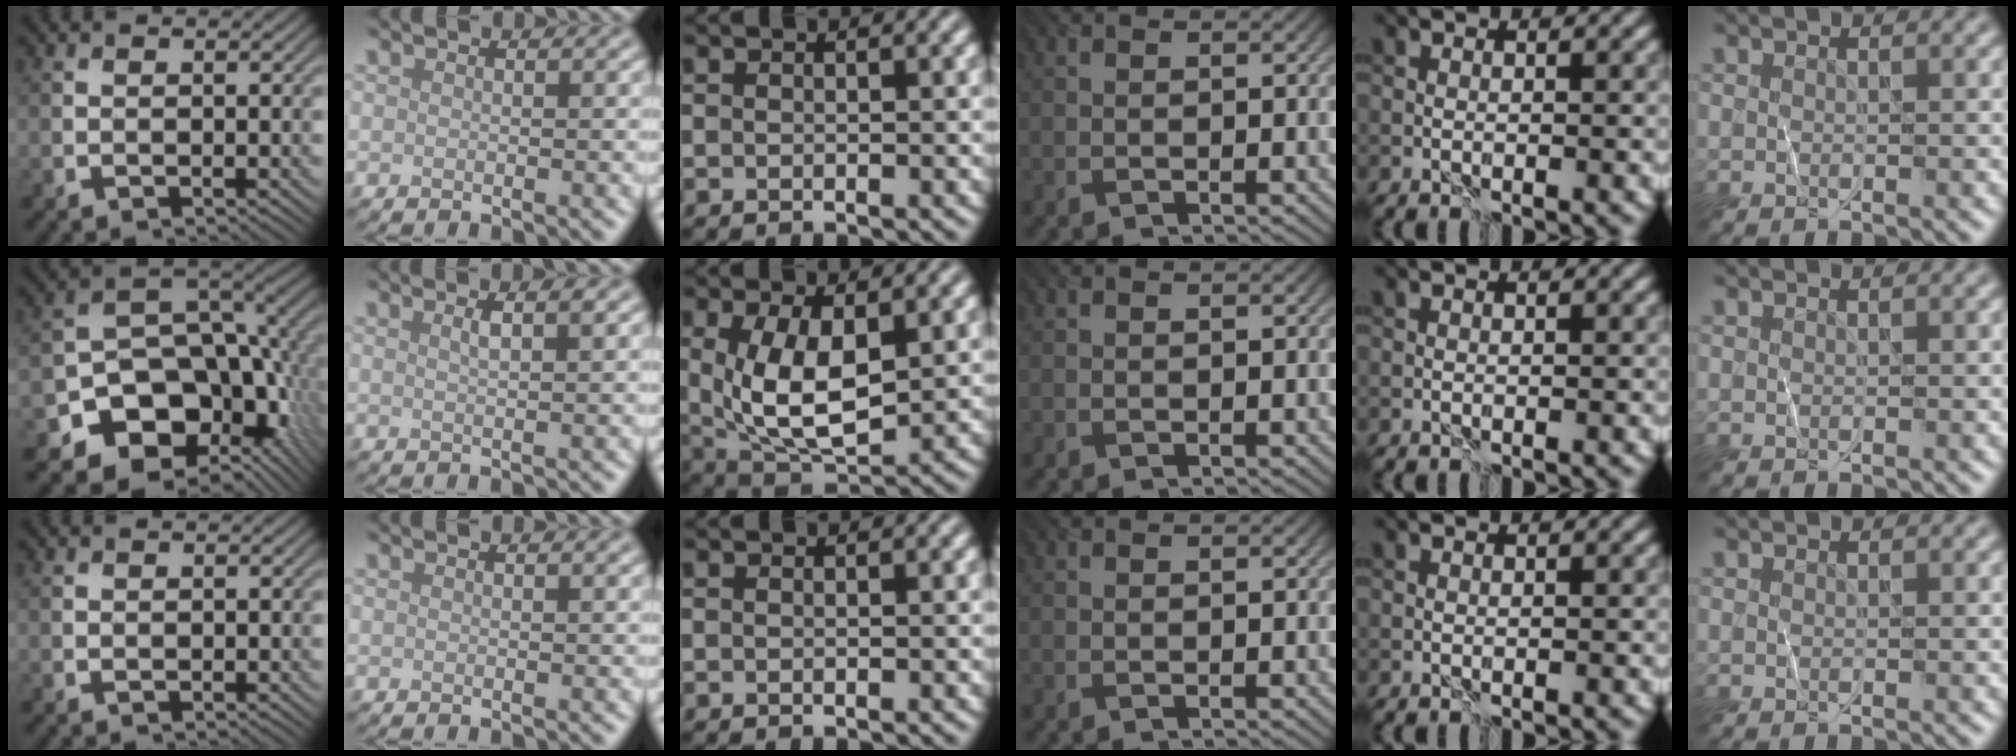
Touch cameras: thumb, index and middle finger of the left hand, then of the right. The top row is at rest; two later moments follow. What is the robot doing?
{"motion": "wrap", "object": "plastic wrap"}